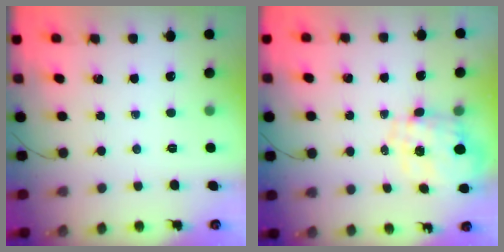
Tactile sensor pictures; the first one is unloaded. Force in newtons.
{"total": 1.7, "press": 1.6, "slide": 0.6}